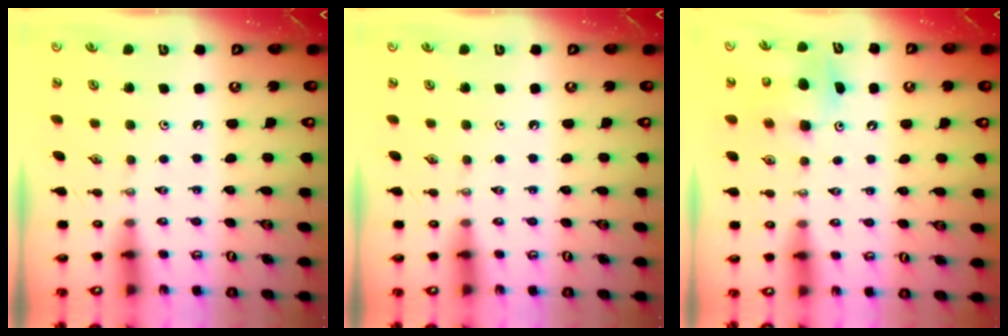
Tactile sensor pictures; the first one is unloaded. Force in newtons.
{"total": 0.0}
{"total": 8.1, "press": 8.0, "slide": 0.8}